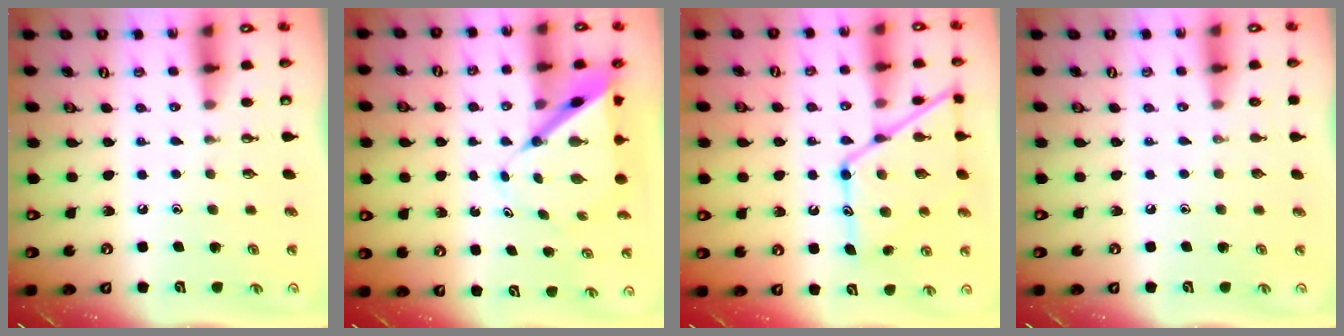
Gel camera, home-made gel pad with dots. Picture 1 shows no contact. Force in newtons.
{"total": 7.5, "press": 7.4, "slide": 0.6}
{"total": 16.0, "press": 16.0, "slide": 1.5}
{"total": 0.0}